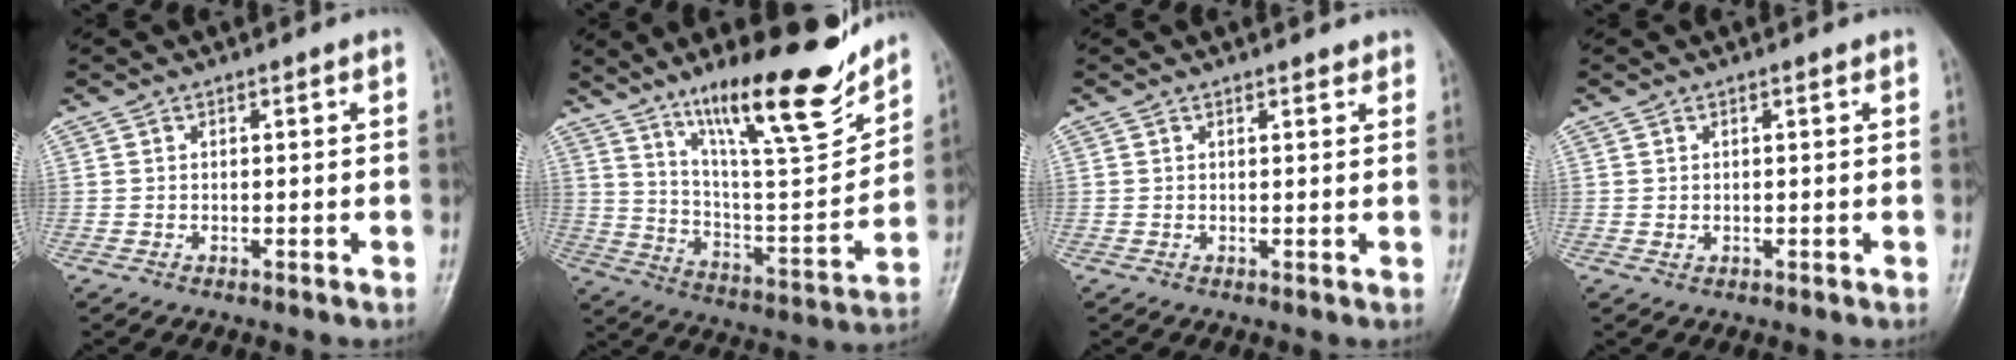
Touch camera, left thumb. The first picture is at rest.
{"total": 22.8, "force": [15.6, 5.1, 15.8], "torque": [-0.219, -0.080, 0.261]}
{"total": 1.5, "force": [1.2, 0.6, 0.6], "torque": [-0.002, -0.005, 0.013]}
{"total": 1.1, "force": [0.4, 0.7, 0.7], "torque": [-0.011, -0.002, 0.009]}